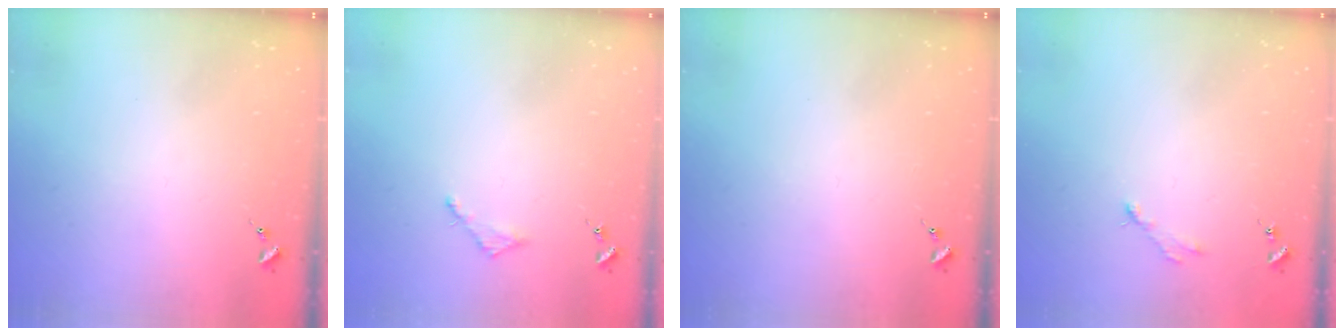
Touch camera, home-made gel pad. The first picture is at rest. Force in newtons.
{"total": 2.8, "press": 2.7, "slide": 0.3}
{"total": 0.0}
{"total": 2.8, "press": 2.8, "slide": 0.4}